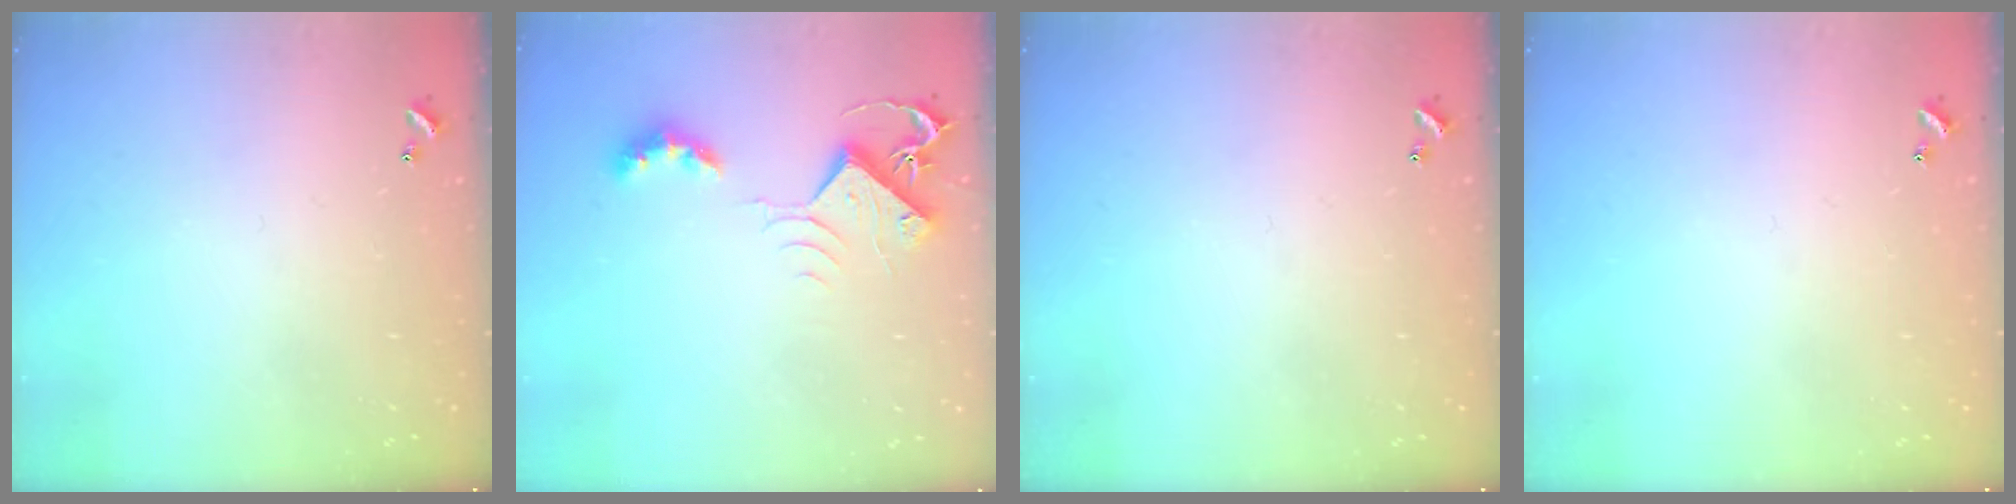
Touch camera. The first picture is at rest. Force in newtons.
{"total": 7.1, "press": 7.1, "slide": 1.0}
{"total": 0.0}
{"total": 0.0}